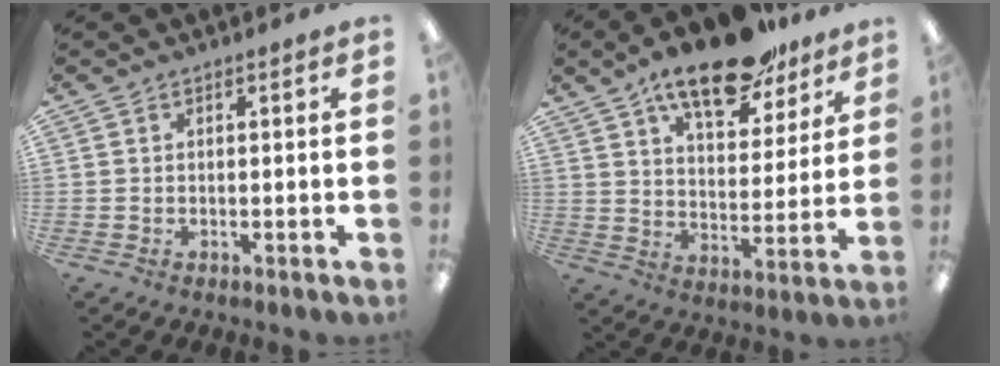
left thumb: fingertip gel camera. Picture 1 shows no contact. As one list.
[{"total": 17.4, "force": [13.0, 6.5, 9.5], "torque": [-0.151, -0.069, 0.221]}]